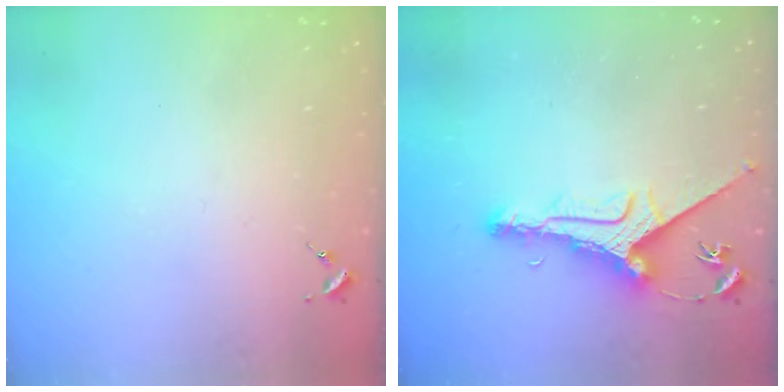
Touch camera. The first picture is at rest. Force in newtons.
{"total": 11.1, "press": 11.0, "slide": 1.0}